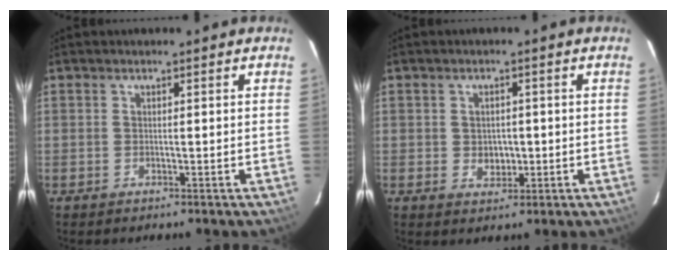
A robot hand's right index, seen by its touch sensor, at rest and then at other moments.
{"total": 3.4, "force": [-0.4, 2.8, 1.8], "torque": [-0.028, 0.000, -0.002]}